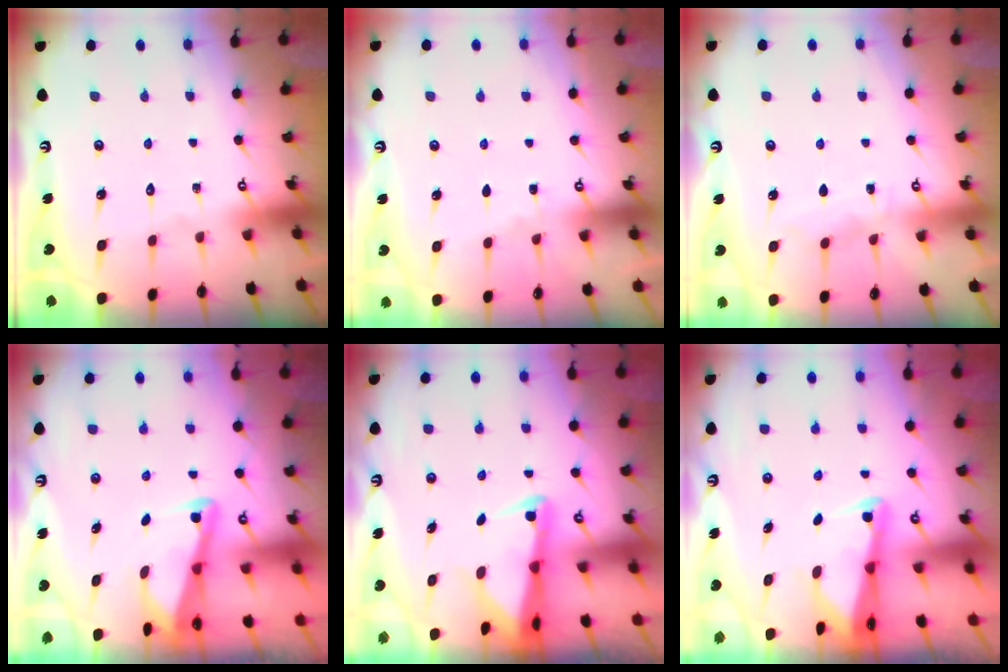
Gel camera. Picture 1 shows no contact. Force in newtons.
{"total": 2.9, "press": 2.9, "slide": 0.5}
{"total": 5.1, "press": 5.1, "slide": 0.6}
{"total": 2.8, "press": 2.8, "slide": 0.3}
{"total": 2.9, "press": 2.9, "slide": 0.4}
{"total": 2.7, "press": 2.7, "slide": 0.2}